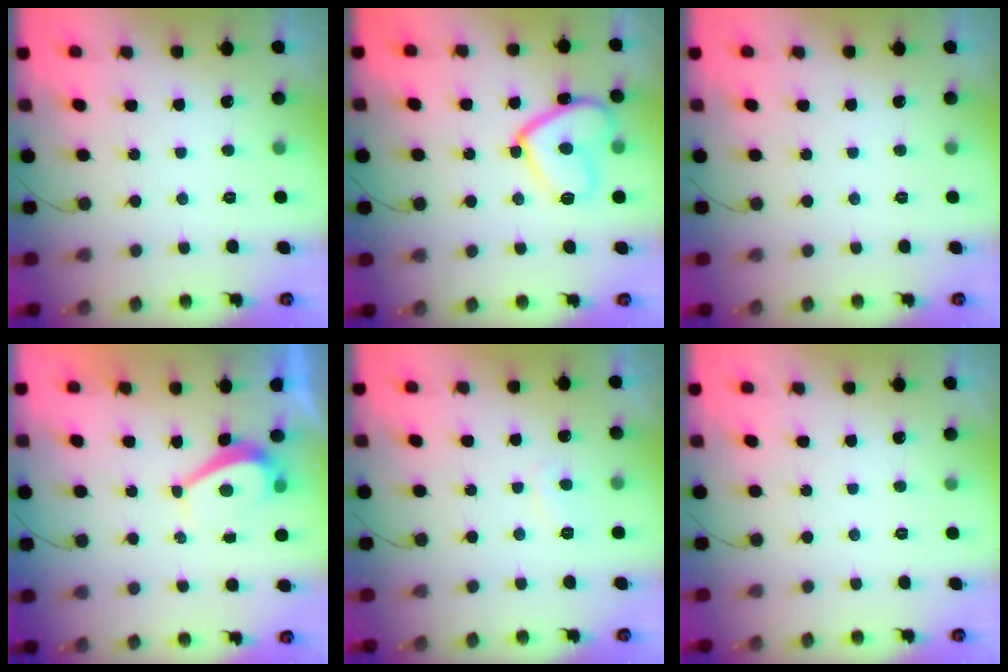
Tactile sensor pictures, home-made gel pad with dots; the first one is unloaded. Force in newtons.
{"total": 13.4, "press": 13.3, "slide": 1.2}
{"total": 0.0}
{"total": 2.7, "press": 2.6, "slide": 0.7}
{"total": 2.6, "press": 2.5, "slide": 0.6}
{"total": 0.0}